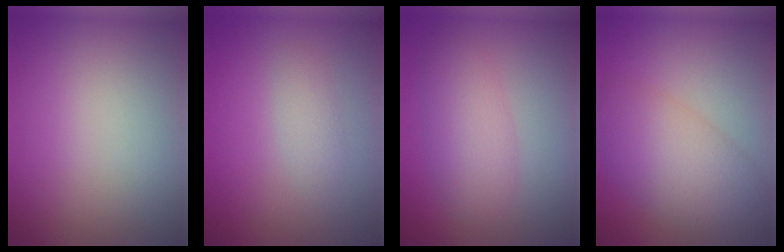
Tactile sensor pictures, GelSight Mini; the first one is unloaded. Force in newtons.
{"total": 1.5, "press": 1.5, "slide": 0.1}
{"total": 4.0, "press": 4.0, "slide": 0.2}
{"total": 6.4, "press": 6.4, "slide": 0.2}